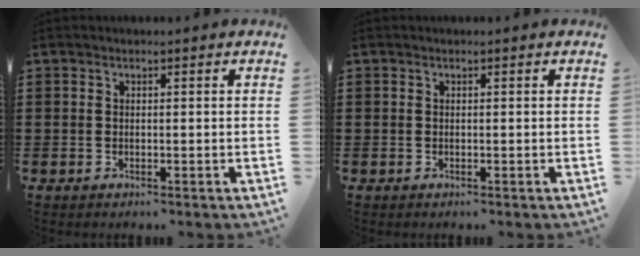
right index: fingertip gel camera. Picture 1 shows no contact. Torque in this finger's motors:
{"motor_torque": [0.42, 1.72, 0.00, 0.01]}